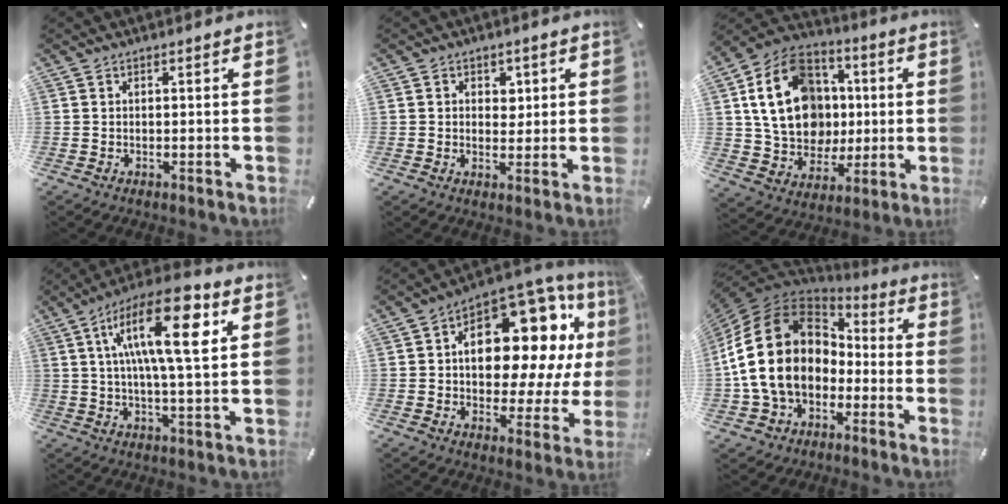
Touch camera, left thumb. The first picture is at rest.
{"total": 3.6, "force": [0.9, 3.1, 1.4], "torque": [-0.001, -0.007, 0.008]}
{"total": 20.9, "force": [2.6, 17.2, 11.7], "torque": [-0.219, 0.010, 0.057]}
{"total": 17.5, "force": [5.9, 5.1, 15.7], "torque": [-0.280, -0.007, 0.087]}
{"total": 20.4, "force": [6.0, 11.8, 15.5], "torque": [-0.221, -0.051, 0.100]}
{"total": 20.0, "force": [-1.4, 15.8, 12.2], "torque": [-0.264, 0.023, -0.028]}